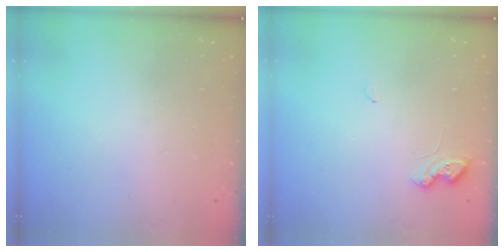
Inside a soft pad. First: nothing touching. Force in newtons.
{"total": 5.3, "press": 5.3, "slide": 0.7}